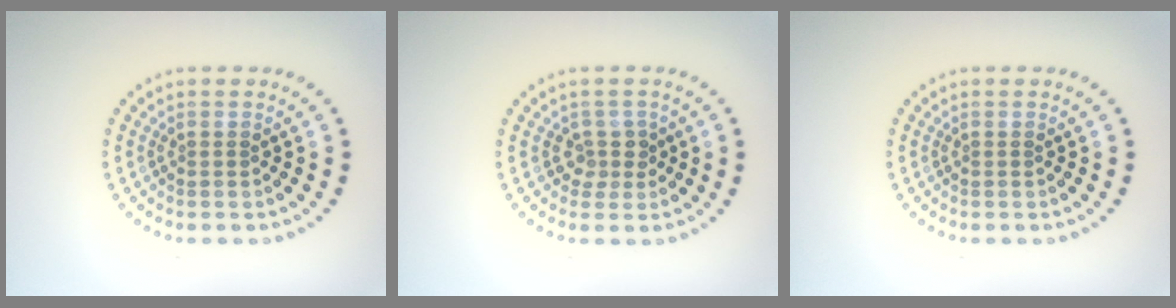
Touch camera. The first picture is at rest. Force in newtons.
{"total": 1.9, "press": 1.4, "slide": 1.3}
{"total": 0.0}